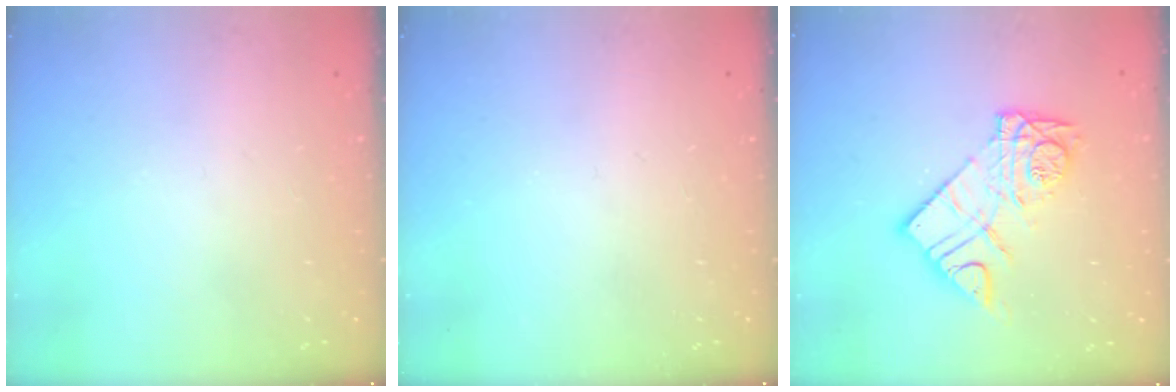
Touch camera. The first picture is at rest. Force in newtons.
{"total": 0.0}
{"total": 12.8, "press": 12.8, "slide": 1.1}